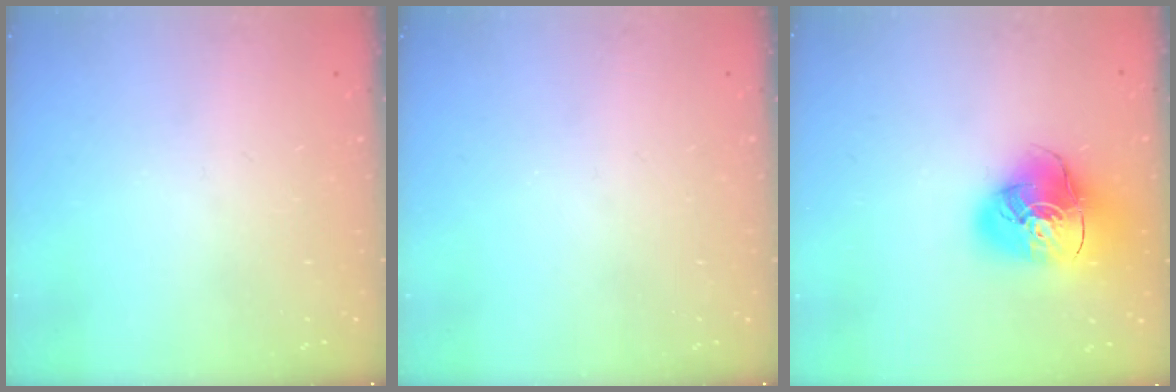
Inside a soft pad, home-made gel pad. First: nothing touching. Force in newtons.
{"total": 0.0}
{"total": 17.3, "press": 17.2, "slide": 2.0}